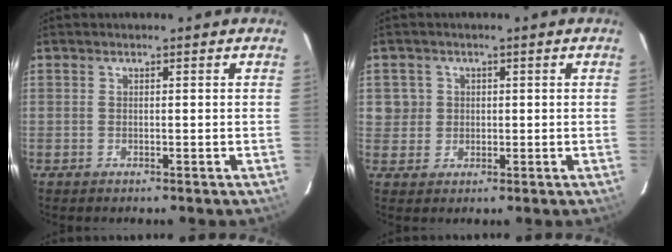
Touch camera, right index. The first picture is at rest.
{"total": 3.9, "force": [0.7, 3.8, 0.3], "torque": [0.009, 0.021, 0.016]}